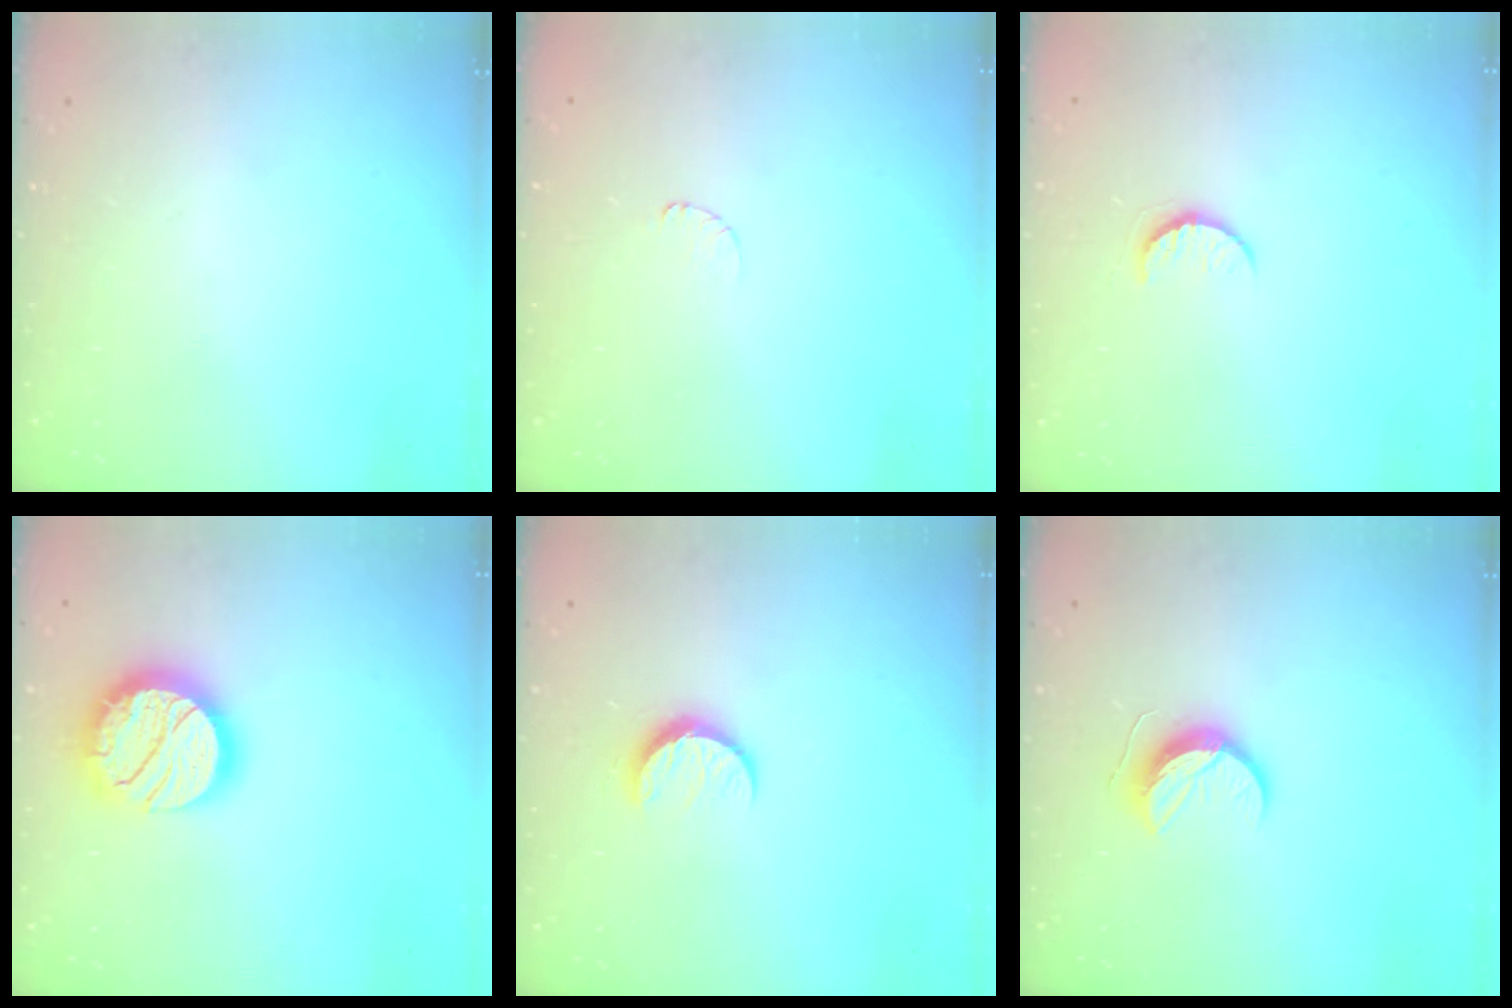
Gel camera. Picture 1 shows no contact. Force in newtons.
{"total": 3.5, "press": 3.4, "slide": 0.5}
{"total": 7.0, "press": 6.9, "slide": 0.5}
{"total": 20.2, "press": 20.2, "slide": 1.7}
{"total": 6.6, "press": 6.6, "slide": 0.6}
{"total": 9.4, "press": 9.4, "slide": 0.6}